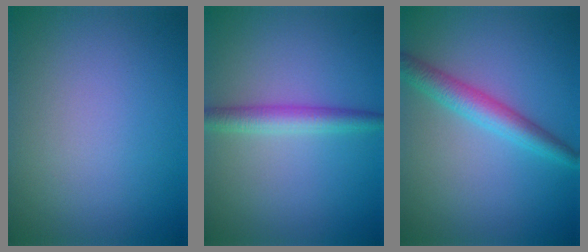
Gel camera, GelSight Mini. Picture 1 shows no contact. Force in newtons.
{"total": 2.9, "press": 2.9, "slide": 0.1}
{"total": 3.4, "press": 3.4, "slide": 0.1}